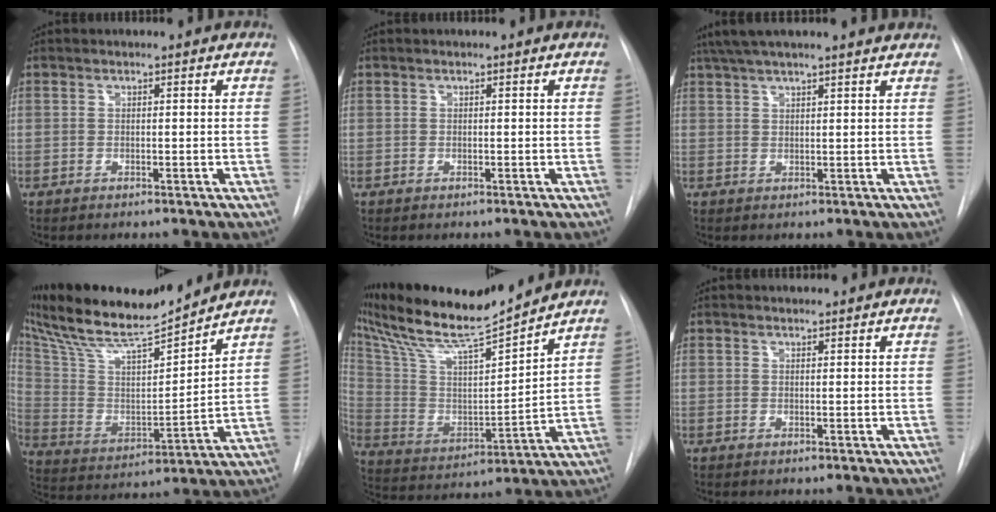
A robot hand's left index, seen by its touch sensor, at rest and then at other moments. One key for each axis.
{"total": 0.0}
{"total": 13.5, "fx": 11.8, "fy": 1.9, "fz": 6.3, "tx": -0.104, "ty": 0.054, "tz": 0.169}
{"total": 19.2, "fx": 17.2, "fy": 1.8, "fz": 8.4, "tx": -0.164, "ty": 0.004, "tz": 0.304}
{"total": 17.8, "fx": 16.0, "fy": 0.6, "fz": 7.8, "tx": -0.157, "ty": 0.002, "tz": 0.288}
{"total": 0.9, "fx": 0.9, "fy": 0.1, "fz": 0.0, "tx": -0.009, "ty": 0.006, "tz": 0.017}